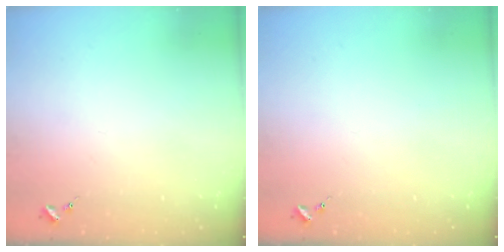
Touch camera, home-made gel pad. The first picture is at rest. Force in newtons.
{"total": 0.0}